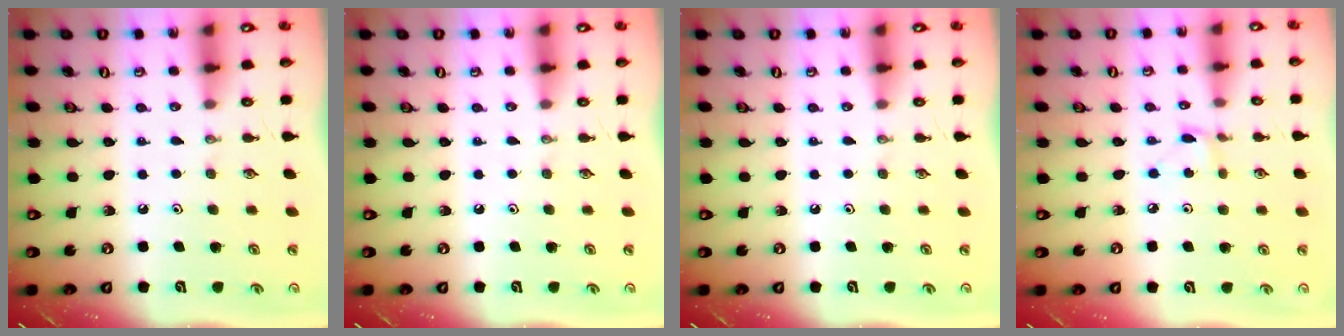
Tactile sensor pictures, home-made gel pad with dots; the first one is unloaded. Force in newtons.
{"total": 0.0}
{"total": 0.0}
{"total": 2.1, "press": 2.1, "slide": 0.3}